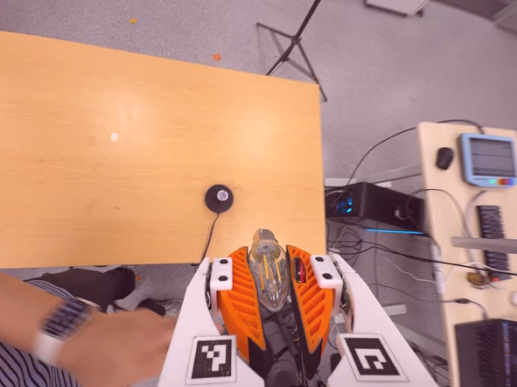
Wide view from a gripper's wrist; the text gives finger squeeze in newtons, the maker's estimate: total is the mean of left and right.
{"total": 20.4, "left": 24.9, "right": 15.9}